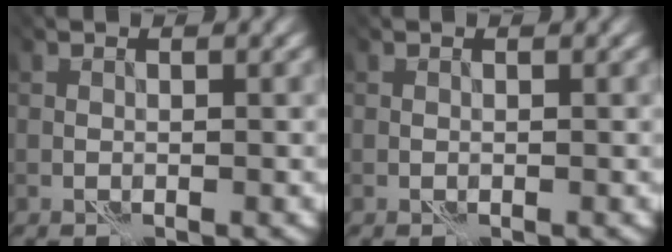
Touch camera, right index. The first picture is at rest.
{"total": 0.0}